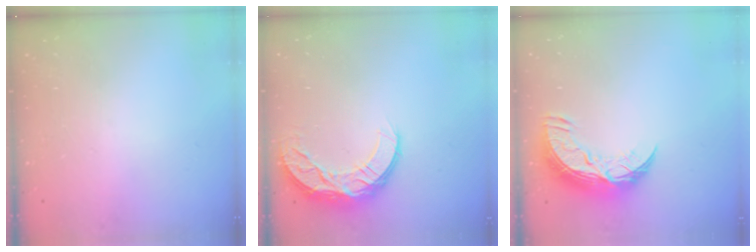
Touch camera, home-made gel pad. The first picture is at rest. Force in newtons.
{"total": 10.1, "press": 10.1, "slide": 0.7}
{"total": 11.2, "press": 11.2, "slide": 0.7}